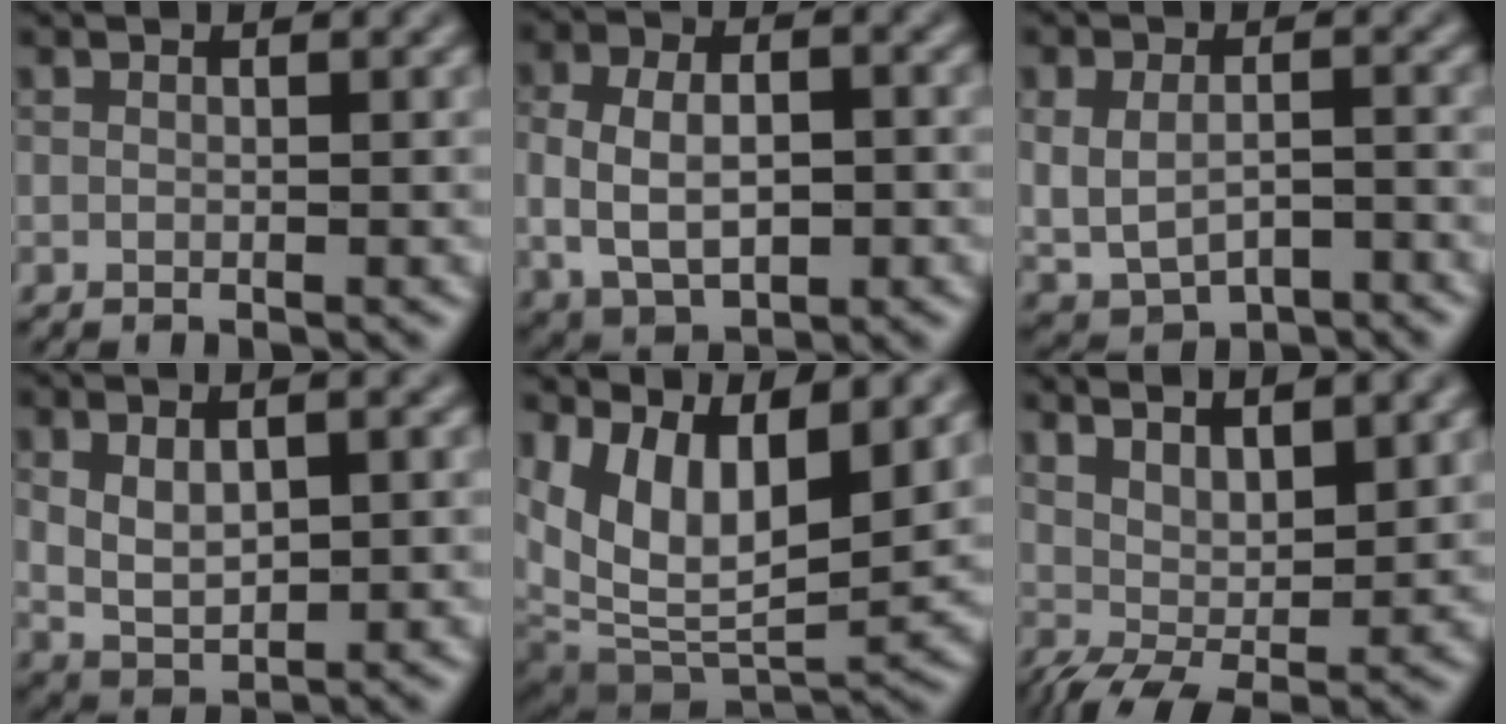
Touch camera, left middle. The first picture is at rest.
{"total": 6.8, "force": [-0.4, 4.3, 5.2], "torque": [-0.094, -0.001, 0.003]}
{"total": 4.6, "force": [-0.8, 3.3, 3.1], "torque": [-0.057, -0.013, -0.002]}
{"total": 5.0, "force": [0.5, 2.9, 4.1], "torque": [-0.084, 0.000, 0.018]}
{"total": 10.2, "force": [3.7, 5.2, 7.9], "torque": [-0.140, -0.017, 0.076]}
{"total": 4.7, "force": [2.3, 1.5, 3.8], "torque": [-0.068, -0.005, 0.044]}